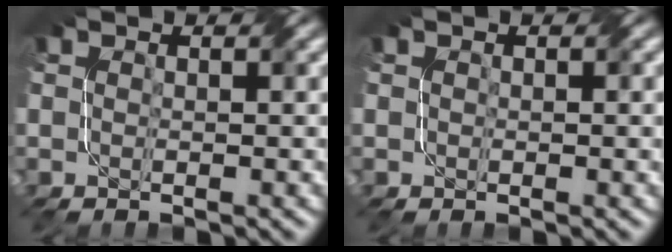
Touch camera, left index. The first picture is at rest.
{"total": 0.9, "force": [0.4, 0.5, 0.6], "torque": [-0.007, 0.000, 0.007]}